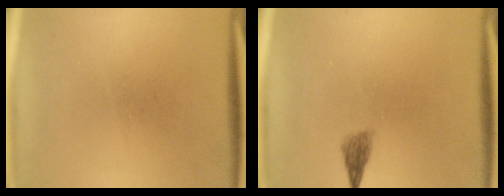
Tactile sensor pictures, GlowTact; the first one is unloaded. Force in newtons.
{"total": 1.8}